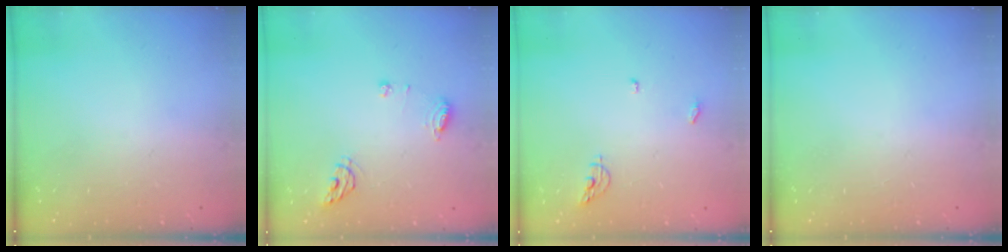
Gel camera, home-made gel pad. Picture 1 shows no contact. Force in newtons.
{"total": 7.2, "press": 7.2, "slide": 0.8}
{"total": 5.9, "press": 5.9, "slide": 0.2}
{"total": 0.0}